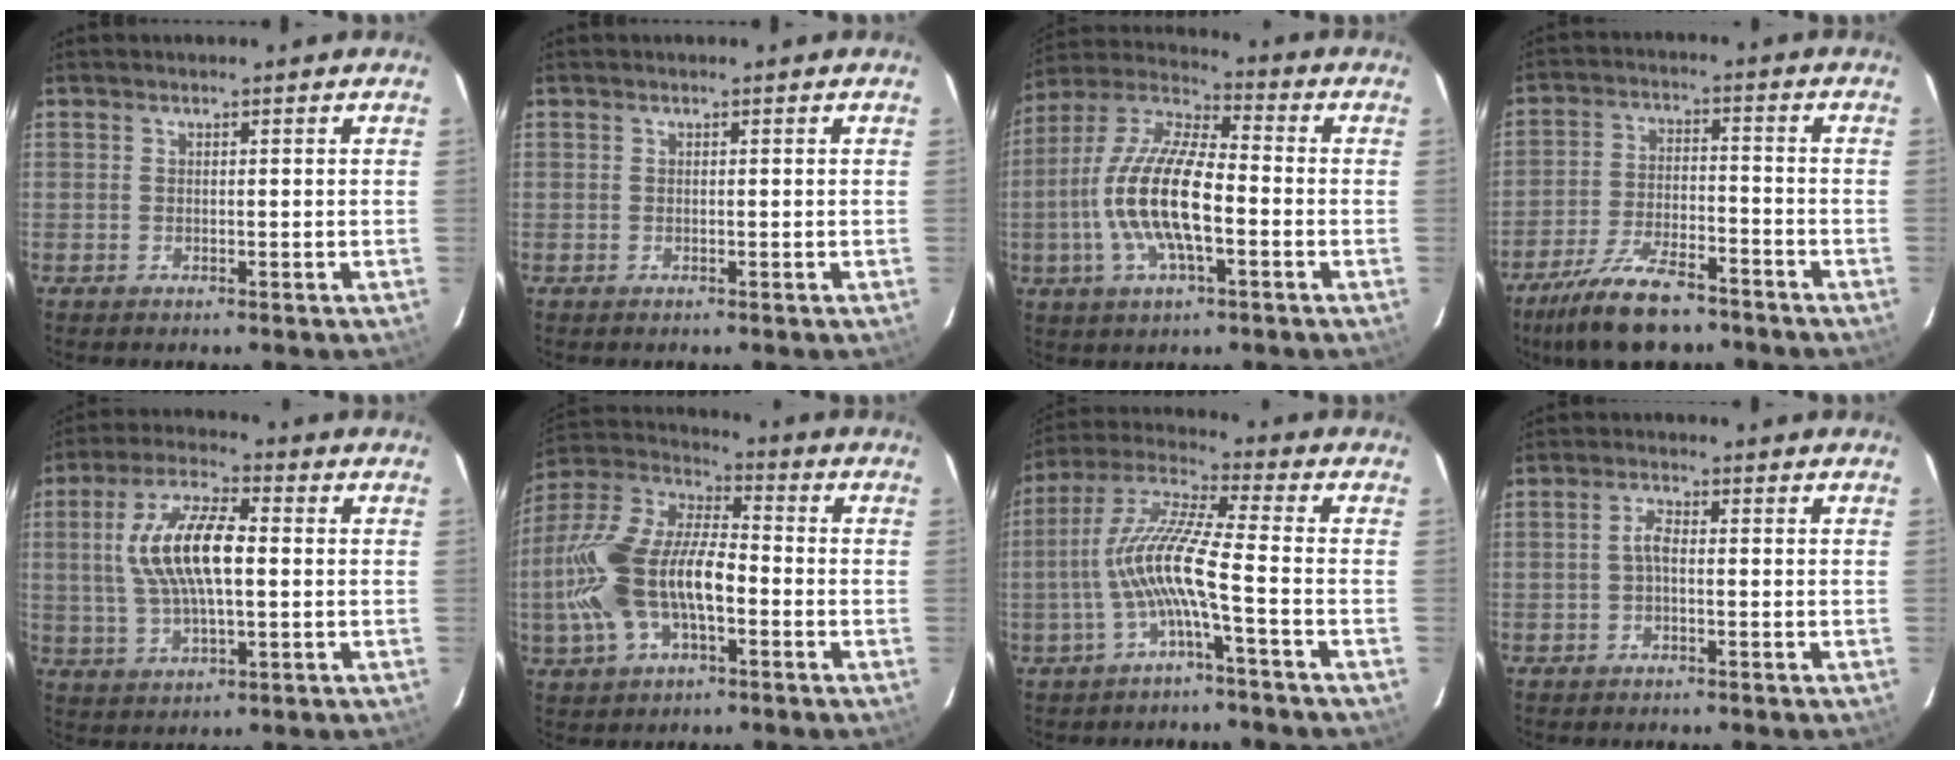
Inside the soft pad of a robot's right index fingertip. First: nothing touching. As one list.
[{"total": 0.0}, {"total": 16.2, "force": [-3.4, 5.6, 14.8], "torque": [-0.296, 0.000, -0.072]}, {"total": 14.0, "force": [-11.0, 4.7, 7.4], "torque": [-0.167, -0.016, -0.191]}, {"total": 13.0, "force": [1.1, 4.8, 12.0], "torque": [-0.238, 0.014, 0.023]}, {"total": 19.3, "force": [-4.3, 9.3, 16.4], "torque": [-0.350, 0.003, -0.082]}, {"total": 10.5, "force": [-3.1, 0.0, 10.0], "torque": [-0.208, 0.010, -0.060]}, {"total": 2.1, "force": [-0.5, 0.8, 1.9], "torque": [-0.040, 0.008, -0.011]}]